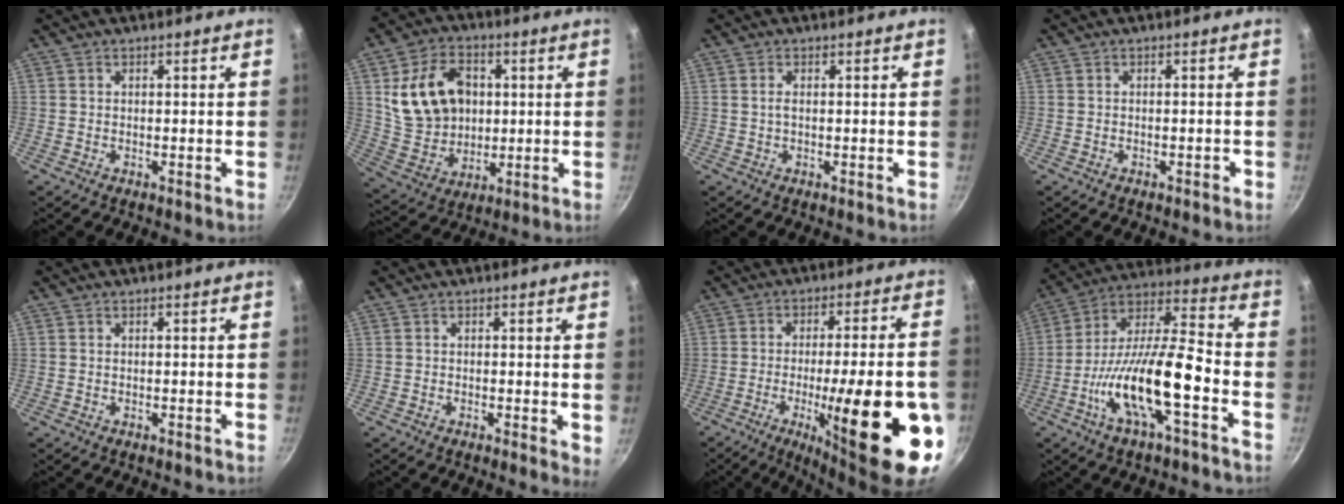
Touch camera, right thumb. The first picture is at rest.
{"total": 16.4, "force": [3.1, 12.3, 10.3], "torque": [-0.165, -0.002, 0.067]}
{"total": 1.2, "force": [0.1, 0.5, 1.1], "torque": [-0.023, 0.002, 0.002]}
{"total": 0.7, "force": [-0.5, 0.4, 0.4], "torque": [-0.006, 0.008, -0.002]}
{"total": 0.0}
{"total": 2.0, "force": [0.1, 0.7, 1.9], "torque": [-0.023, -0.006, -0.002]}
{"total": 24.4, "force": [-7.7, 5.9, 22.4], "torque": [-0.299, 0.016, -0.100]}
{"total": 18.0, "force": [-6.5, 5.3, 16.0], "torque": [-0.282, 0.044, -0.127]}